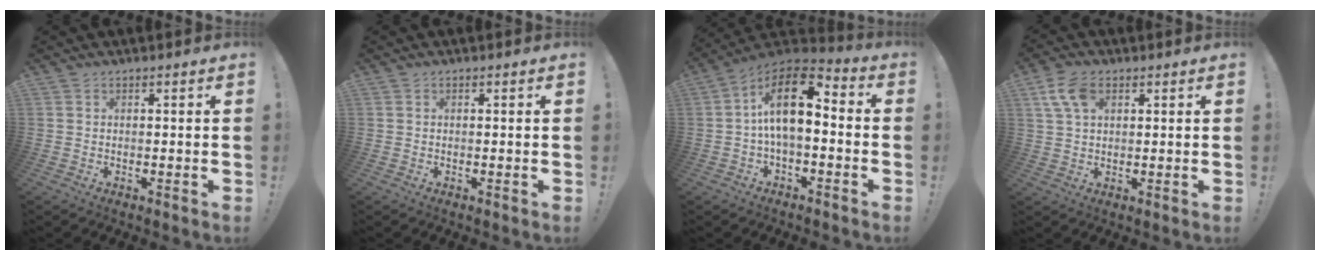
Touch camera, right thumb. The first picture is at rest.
{"total": 0.0}
{"total": 15.0, "force": [1.8, 7.6, 12.8], "torque": [-0.215, -0.001, 0.033]}
{"total": 8.1, "force": [3.4, 4.8, 5.5], "torque": [-0.109, 0.002, 0.069]}